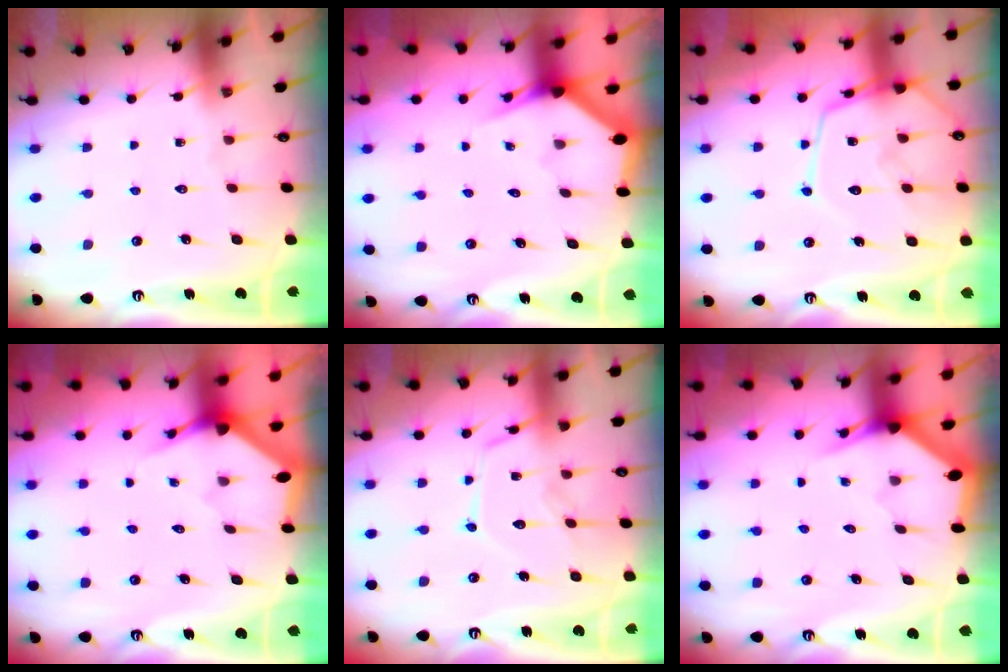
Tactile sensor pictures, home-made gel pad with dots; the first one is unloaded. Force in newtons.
{"total": 2.8, "press": 2.8, "slide": 0.1}
{"total": 14.0, "press": 14.0, "slide": 1.2}
{"total": 2.9, "press": 2.9, "slide": 0.2}
{"total": 12.9, "press": 12.8, "slide": 0.9}
{"total": 3.0, "press": 3.0, "slide": 0.0}